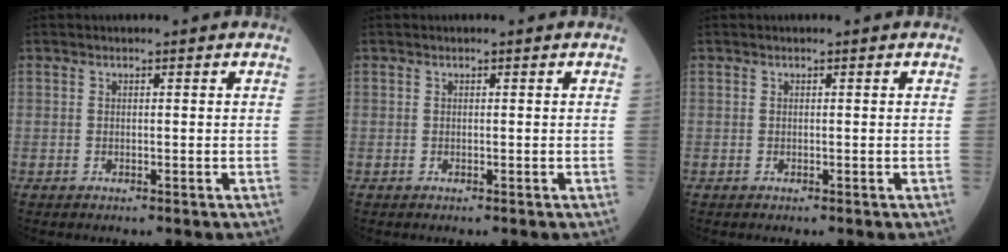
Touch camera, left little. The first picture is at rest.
{"total": 0.0}
{"total": 0.0}